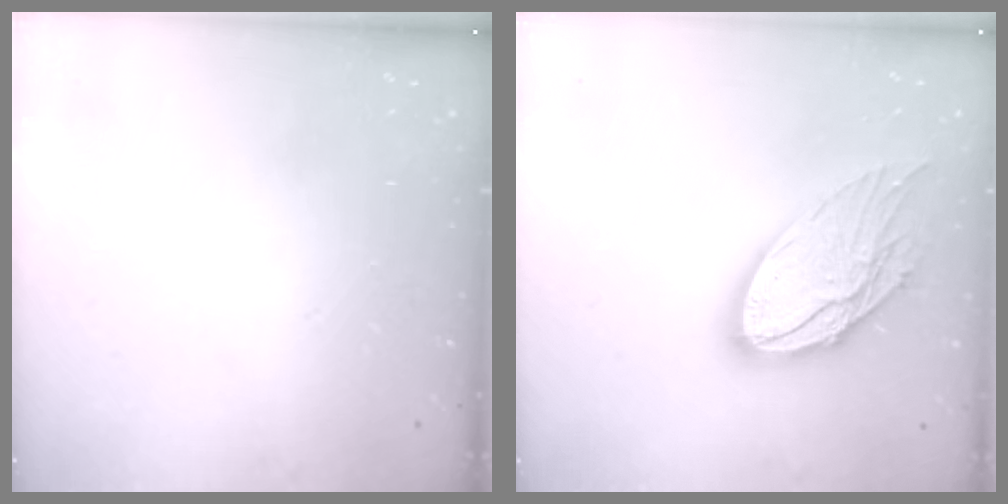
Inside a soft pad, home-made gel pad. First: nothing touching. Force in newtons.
{"total": 16.3, "press": 16.2, "slide": 1.4}